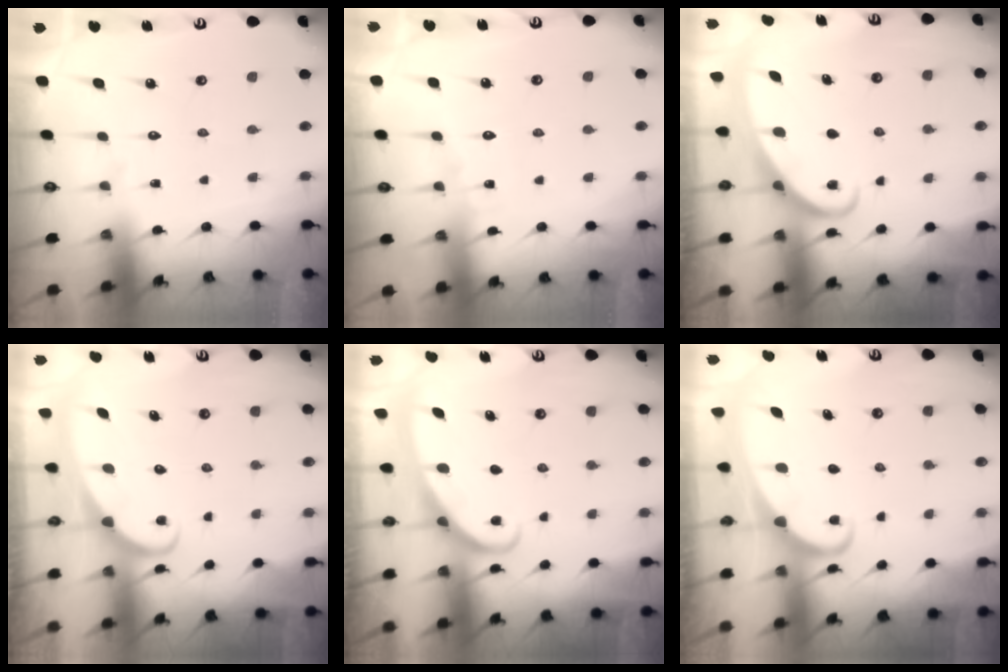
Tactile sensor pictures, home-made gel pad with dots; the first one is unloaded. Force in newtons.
{"total": 3.4, "press": 3.3, "slide": 0.3}
{"total": 2.6, "press": 2.6, "slide": 0.4}
{"total": 2.3, "press": 2.3, "slide": 0.4}
{"total": 2.8, "press": 2.8, "slide": 0.4}
{"total": 2.1, "press": 2.1, "slide": 0.3}